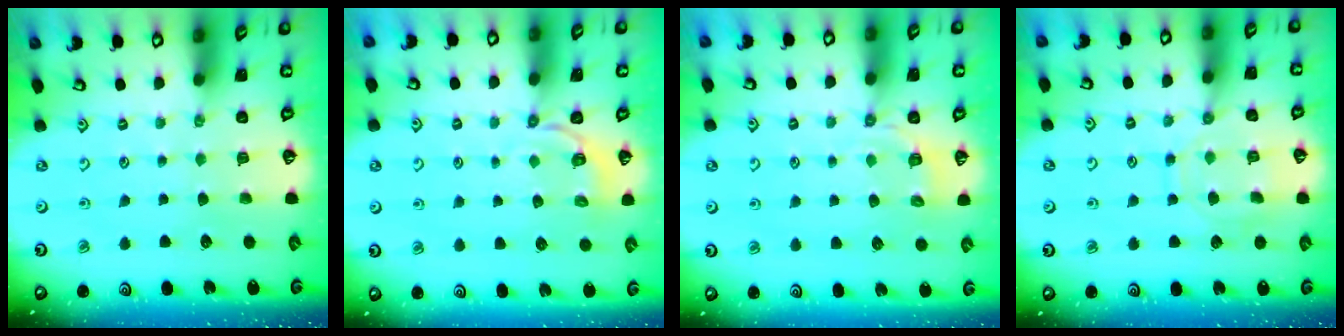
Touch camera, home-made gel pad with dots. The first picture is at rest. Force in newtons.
{"total": 3.1, "press": 2.0, "slide": 2.3}
{"total": 3.9, "press": 3.3, "slide": 2.2}
{"total": 11.0, "press": 11.0, "slide": 0.8}